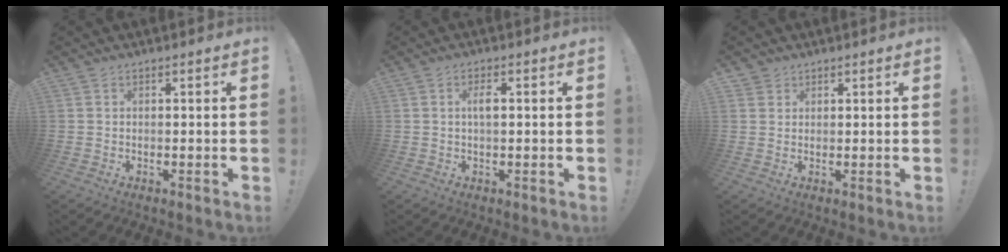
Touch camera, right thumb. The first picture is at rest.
{"total": 2.8, "force": [0.2, 0.9, 2.6], "torque": [-0.046, 0.006, -0.001]}
{"total": 2.1, "force": [1.5, 1.4, -0.1], "torque": [0.005, -0.008, 0.027]}